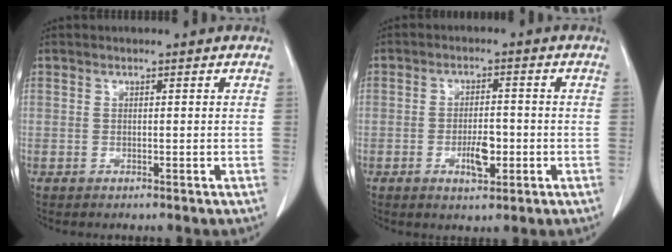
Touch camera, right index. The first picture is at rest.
{"total": 4.5, "force": [-1.4, 1.7, 3.9], "torque": [-0.066, 0.002, -0.017]}